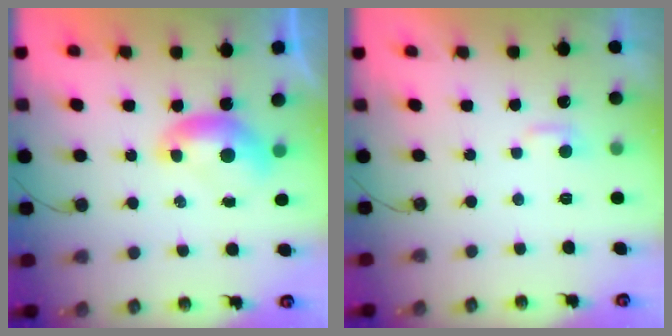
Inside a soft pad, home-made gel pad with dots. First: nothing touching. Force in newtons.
{"total": 2.0, "press": 2.0, "slide": 0.4}